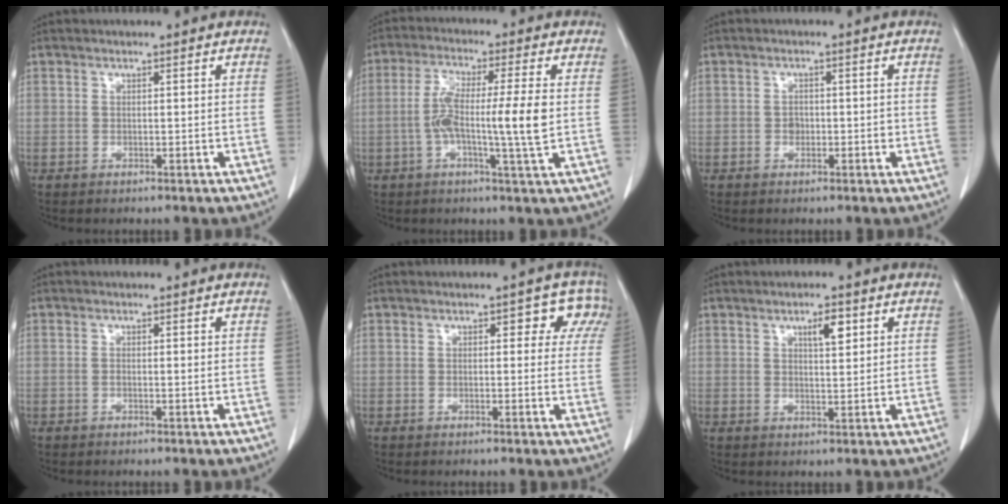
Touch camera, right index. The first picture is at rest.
{"total": 10.0, "force": [-0.7, 0.2, 9.9], "torque": [-0.184, 0.006, -0.021]}
{"total": 1.7, "force": [-0.4, 1.3, 1.0], "torque": [-0.013, 0.005, -0.004]}
{"total": 0.7, "force": [-0.1, 0.2, 0.7], "torque": [-0.013, -0.001, 0.000]}
{"total": 4.6, "force": [2.0, 2.9, 3.0], "torque": [-0.009, 0.017, 0.011]}
{"total": 3.6, "force": [1.8, 0.9, 3.0], "torque": [-0.050, -0.001, 0.028]}